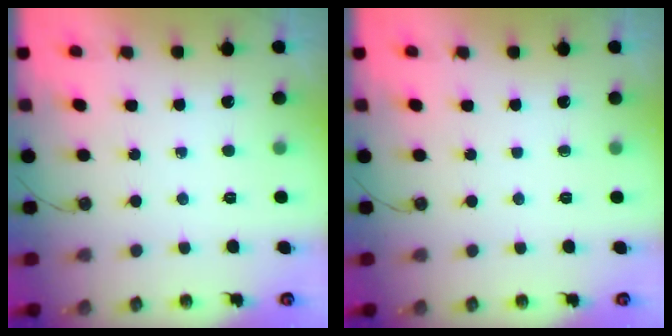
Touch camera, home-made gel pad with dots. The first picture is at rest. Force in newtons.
{"total": 0.0}